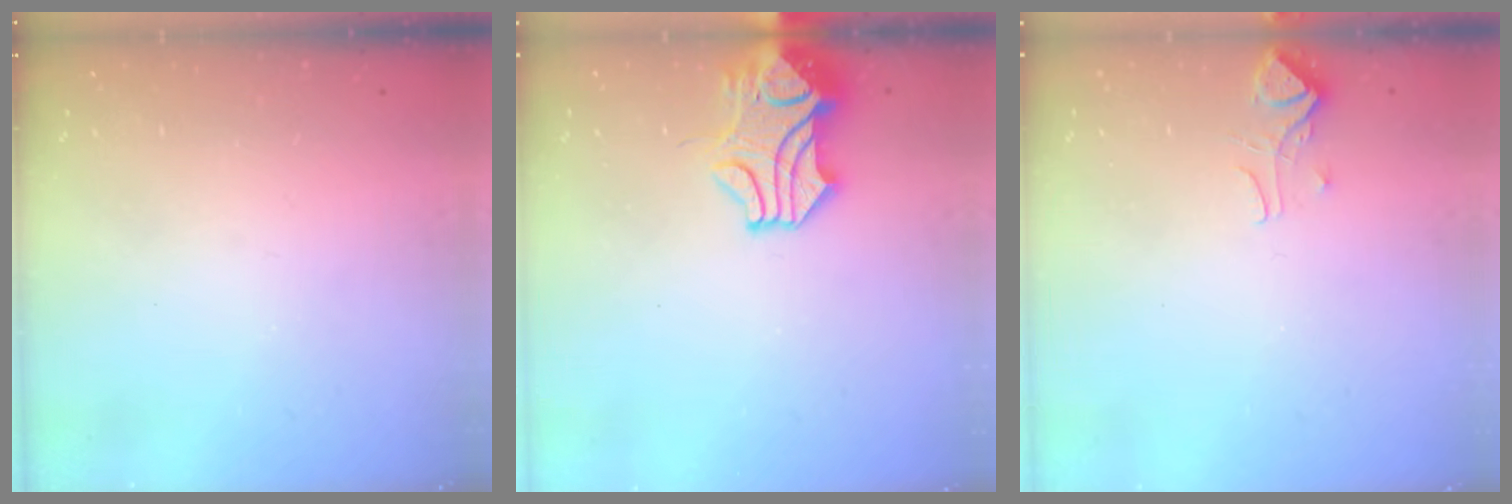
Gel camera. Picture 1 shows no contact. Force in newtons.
{"total": 4.0, "press": 3.8, "slide": 1.1}
{"total": 0.9, "press": 0.5, "slide": 0.8}